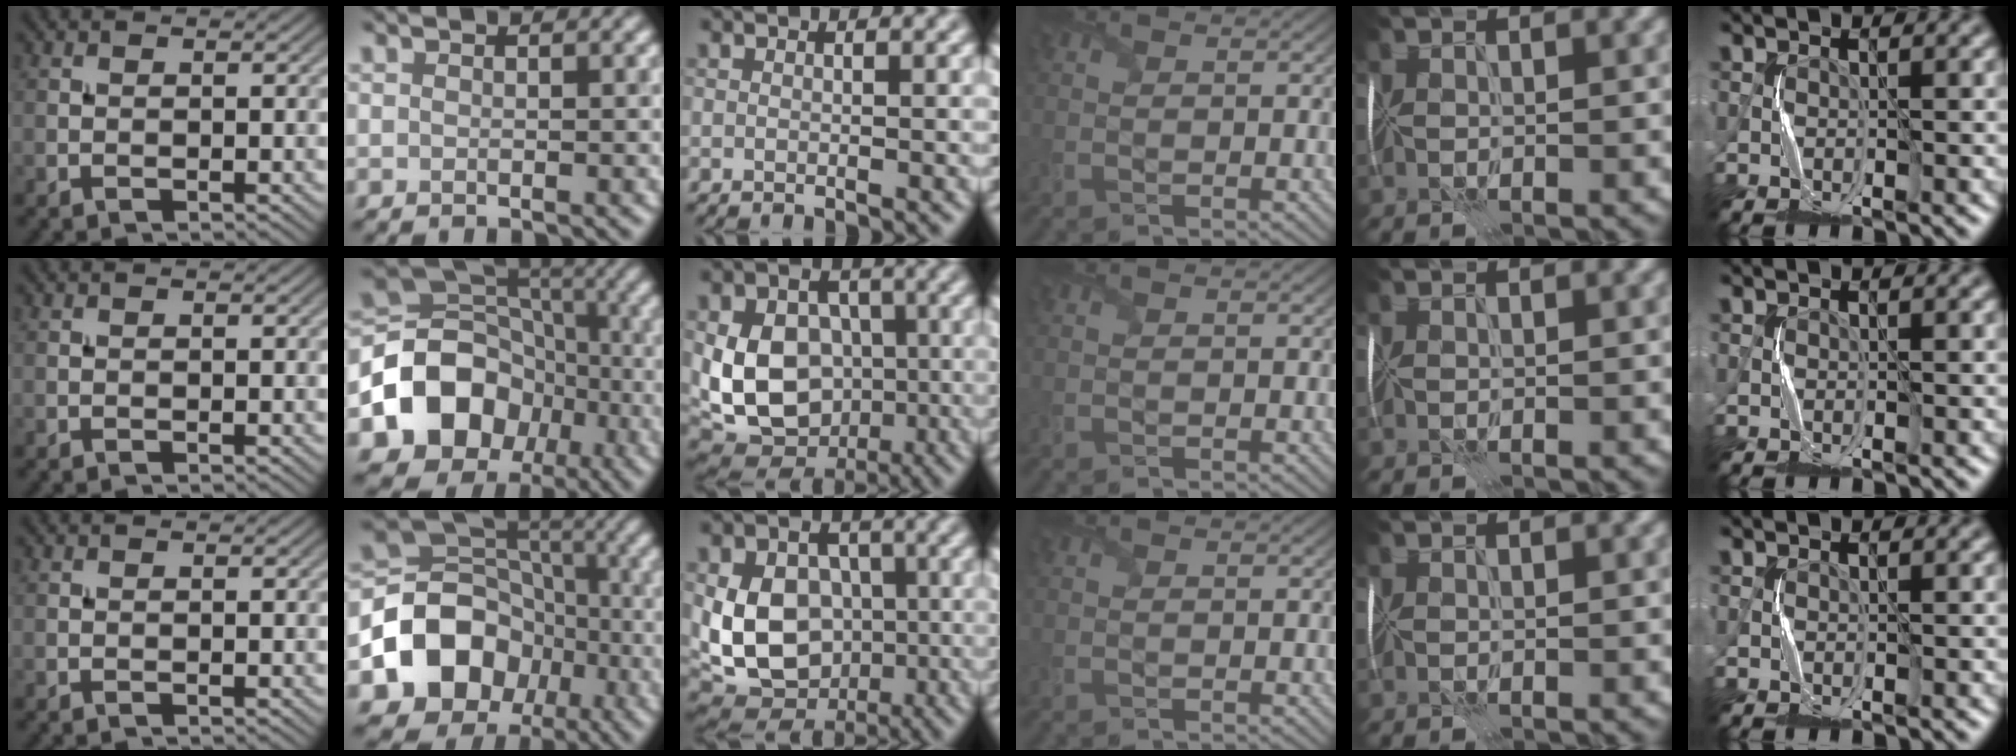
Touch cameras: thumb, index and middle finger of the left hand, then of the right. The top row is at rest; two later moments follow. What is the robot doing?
{"motion": "fold", "object": "shipping label"}